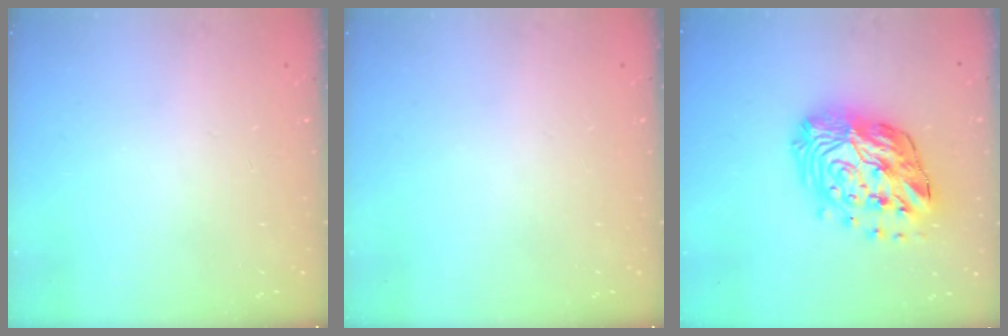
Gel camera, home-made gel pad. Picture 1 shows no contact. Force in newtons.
{"total": 0.0}
{"total": 18.7, "press": 18.7, "slide": 1.4}